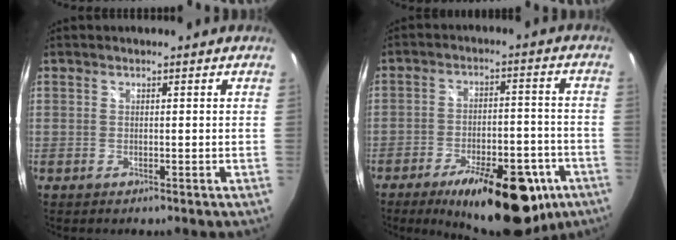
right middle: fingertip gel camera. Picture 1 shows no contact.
{"total": 20.0, "force": [-12.2, 8.2, 13.6], "torque": [-0.205, -0.012, -0.160]}